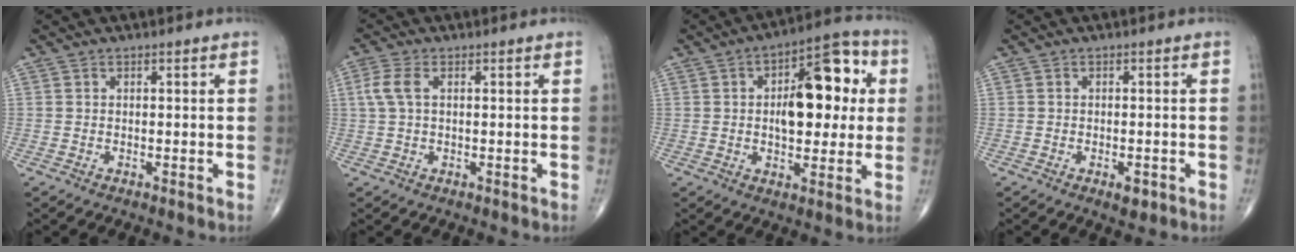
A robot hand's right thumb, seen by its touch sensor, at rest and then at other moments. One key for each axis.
{"total": 4.0, "fx": 0.9, "fy": 2.1, "fz": 3.3, "tx": -0.091, "ty": 0.014, "tz": 0.016}
{"total": 15.8, "fx": 2.3, "fy": 8.1, "fz": 13.4, "tx": -0.151, "ty": 0.017, "tz": 0.028}
{"total": 2.2, "fx": -1.1, "fy": 1.0, "fz": 1.6, "tx": -0.017, "ty": 0.000, "tz": -0.013}